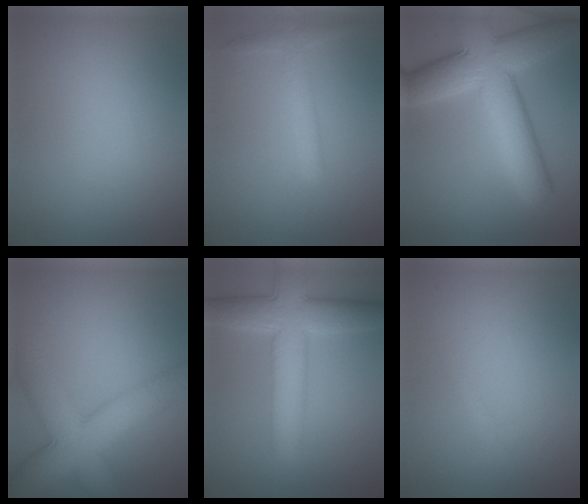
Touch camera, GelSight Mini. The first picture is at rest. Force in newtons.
{"total": 2.3, "press": 2.3, "slide": 0.0}
{"total": 10.4, "press": 10.4, "slide": 0.4}
{"total": 9.5, "press": 9.5, "slide": 0.3}
{"total": 8.0, "press": 8.0, "slide": 0.5}
{"total": 1.0, "press": 1.0, "slide": 0.1}